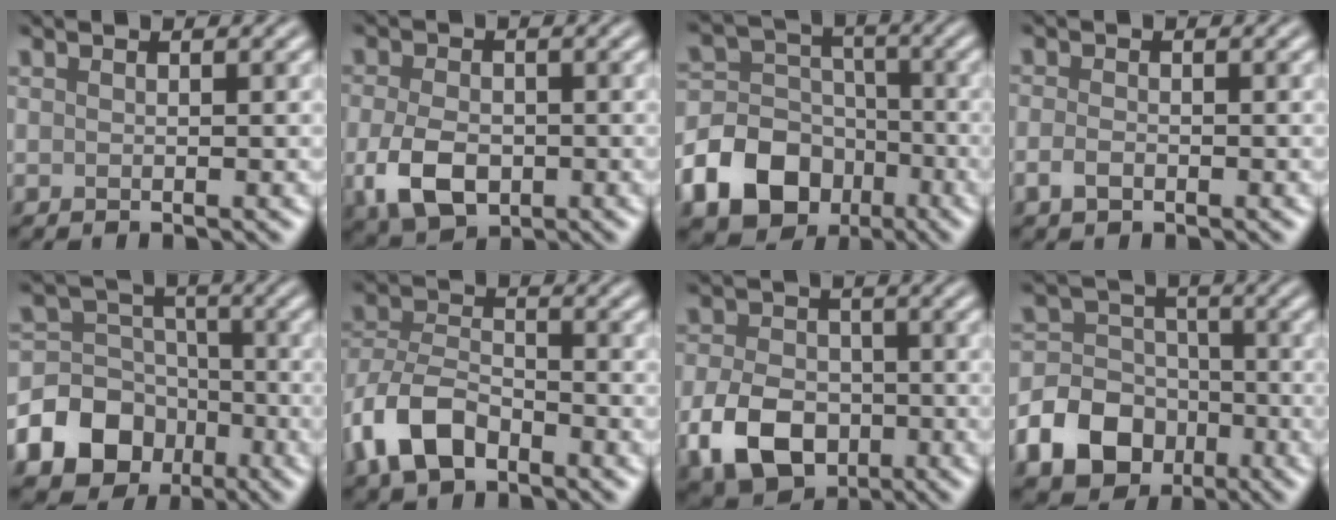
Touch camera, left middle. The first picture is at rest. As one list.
[{"total": 5.3, "force": [-1.5, 3.5, 3.7], "torque": [-0.082, -0.009, -0.029]}, {"total": 11.8, "force": [-5.4, 9.2, 5.0], "torque": [-0.104, -0.028, -0.121]}, {"total": 1.5, "force": [-0.6, 0.9, 0.9], "torque": [-0.019, 0.000, -0.015]}, {"total": 13.9, "force": [-6.4, 11.5, 4.3], "torque": [-0.099, -0.037, -0.126]}, {"total": 6.4, "force": [-3.6, 3.6, 3.8], "torque": [-0.078, 0.001, -0.081]}, {"total": 7.6, "force": [-2.8, 5.4, 4.5], "torque": [-0.098, -0.010, -0.061]}, {"total": 9.1, "force": [-4.1, 7.2, 3.7], "torque": [-0.058, -0.011, -0.103]}]